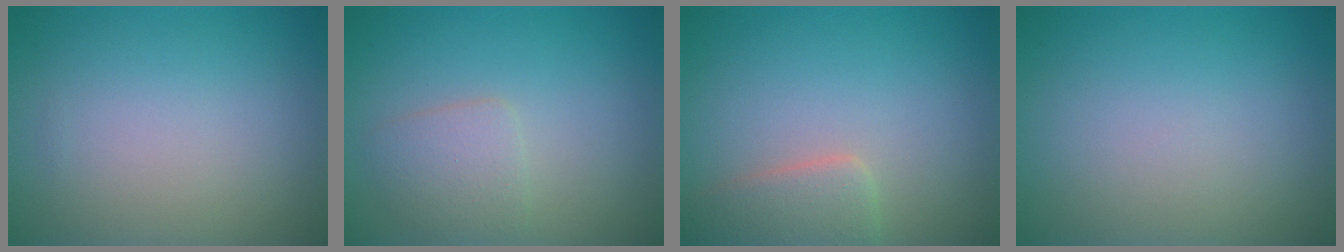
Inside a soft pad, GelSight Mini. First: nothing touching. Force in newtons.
{"total": 2.1, "press": 2.1, "slide": 0.1}
{"total": 2.9, "press": 2.9, "slide": 0.3}
{"total": 0.0}